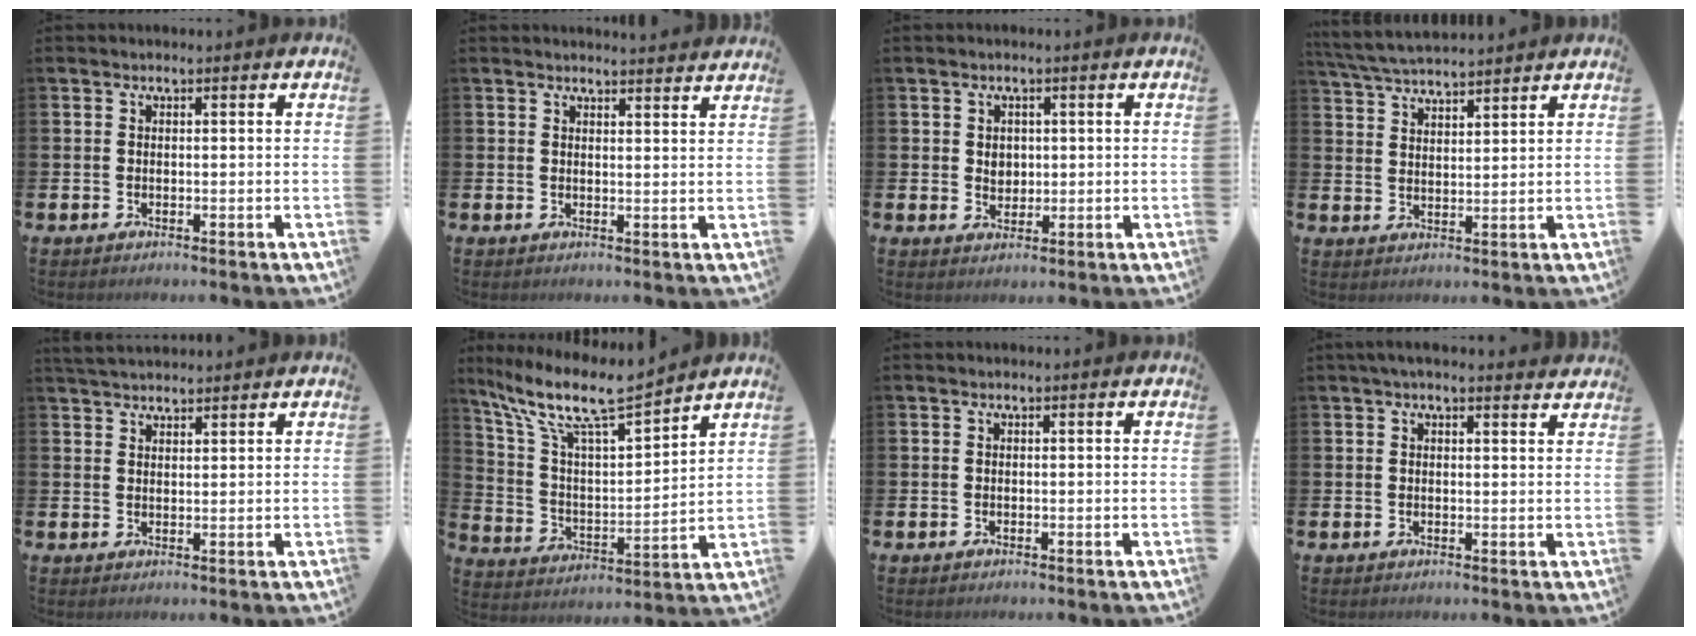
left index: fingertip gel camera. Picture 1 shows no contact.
{"total": 2.5, "force": [2.5, -0.2, -0.2], "torque": [0.013, -0.021, 0.043]}
{"total": 2.2, "force": [0.9, 1.8, 0.9], "torque": [-0.004, 0.002, 0.012]}
{"total": 5.0, "force": [4.9, 0.3, 1.0], "torque": [-0.041, -0.022, 0.090]}
{"total": 3.2, "force": [3.1, 0.6, 0.5], "torque": [-0.015, -0.010, 0.059]}
{"total": 10.6, "force": [8.9, 1.8, 5.4], "torque": [-0.150, -0.053, 0.150]}
{"total": 0.0}
{"total": 2.4, "force": [2.3, 0.2, 0.8], "torque": [-0.019, -0.005, 0.040]}